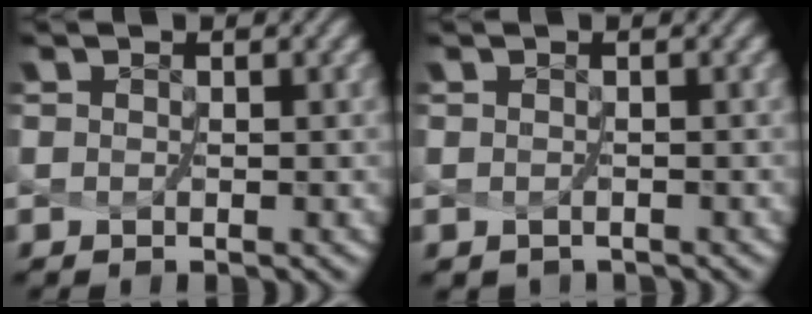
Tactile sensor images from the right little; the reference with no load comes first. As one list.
[{"total": 0.7, "force": [-0.5, 0.6, 0.1], "torque": [-0.009, -0.006, -0.008]}]